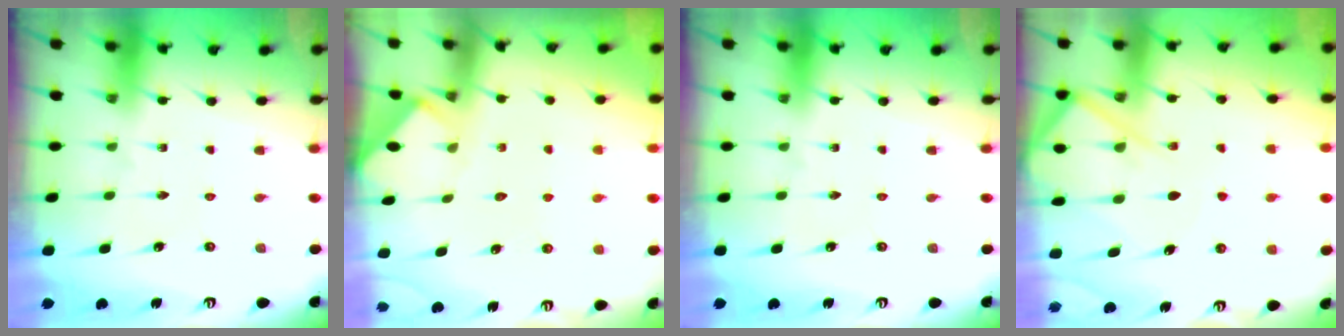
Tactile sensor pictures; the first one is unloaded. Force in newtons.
{"total": 4.2, "press": 4.2, "slide": 0.5}
{"total": 0.0}
{"total": 10.2, "press": 10.2, "slide": 0.9}